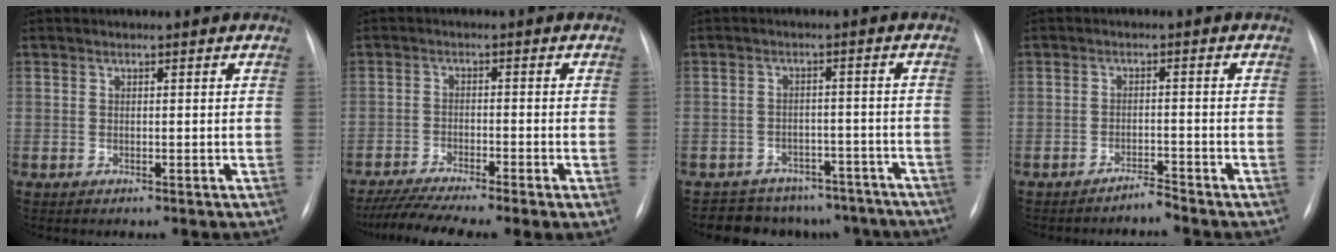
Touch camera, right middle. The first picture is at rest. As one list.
[{"total": 10.3, "force": [-7.8, 0.7, 6.6], "torque": [-0.113, -0.015, -0.128]}, {"total": 12.0, "force": [-10.4, 5.8, 1.5], "torque": [-0.001, 0.028, -0.115]}, {"total": 1.9, "force": [-1.9, -0.4, -0.1], "torque": [0.010, -0.005, -0.029]}]